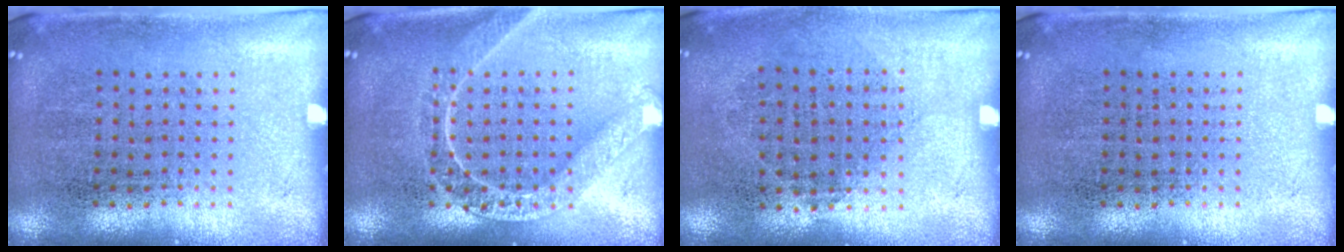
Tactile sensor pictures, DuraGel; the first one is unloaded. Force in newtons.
{"total": 2.5, "press": 2.5, "slide": 0.4}
{"total": 0.9, "press": 0.8, "slide": 0.4}
{"total": 0.0}